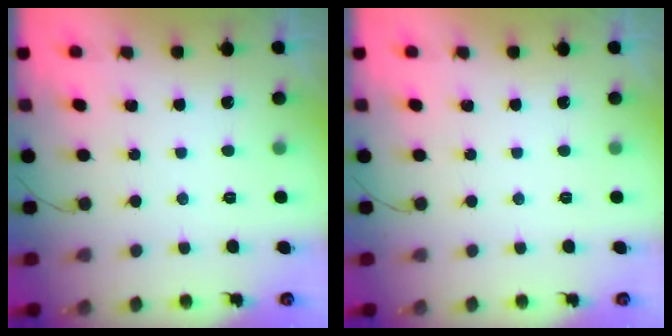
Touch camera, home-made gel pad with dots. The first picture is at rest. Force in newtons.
{"total": 0.0}